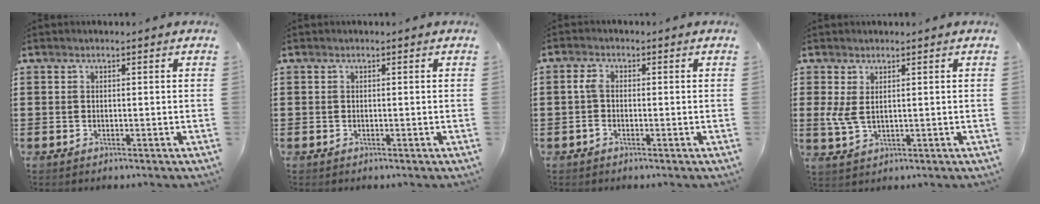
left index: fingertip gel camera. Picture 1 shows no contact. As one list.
[{"total": 0.0}, {"total": 2.1, "force": [-0.5, 1.1, 1.7], "torque": [-0.051, -0.001, -0.016]}, {"total": 3.4, "force": [0.8, 1.6, 2.8], "torque": [-0.082, -0.005, 0.009]}]